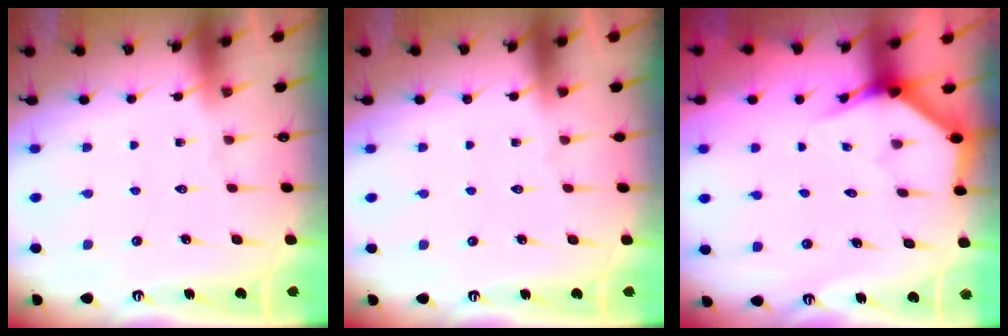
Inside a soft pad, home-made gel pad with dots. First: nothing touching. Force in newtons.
{"total": 0.0}
{"total": 3.9, "press": 3.9, "slide": 0.4}